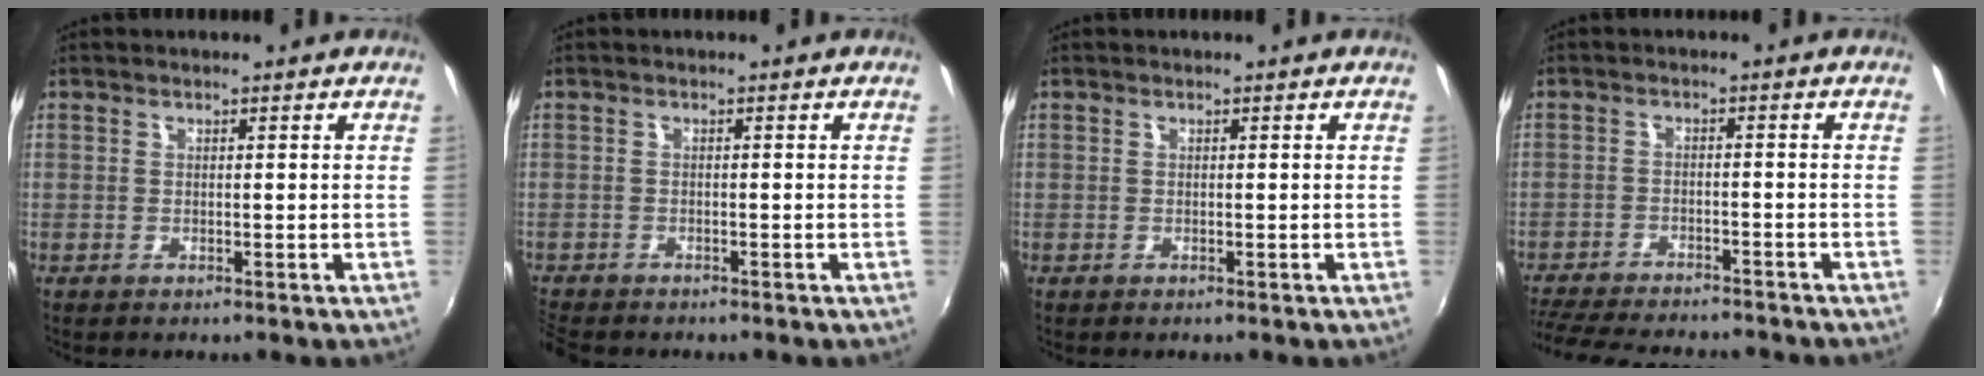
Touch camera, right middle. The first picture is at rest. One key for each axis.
{"total": 3.8, "fx": -3.5, "fy": 1.1, "fz": 1.0, "tx": -0.037, "ty": -0.019, "tz": -0.067}
{"total": 0.0}
{"total": 15.1, "fx": -13.3, "fy": 3.4, "fz": 6.4, "tx": -0.141, "ty": -0.021, "tz": -0.201}